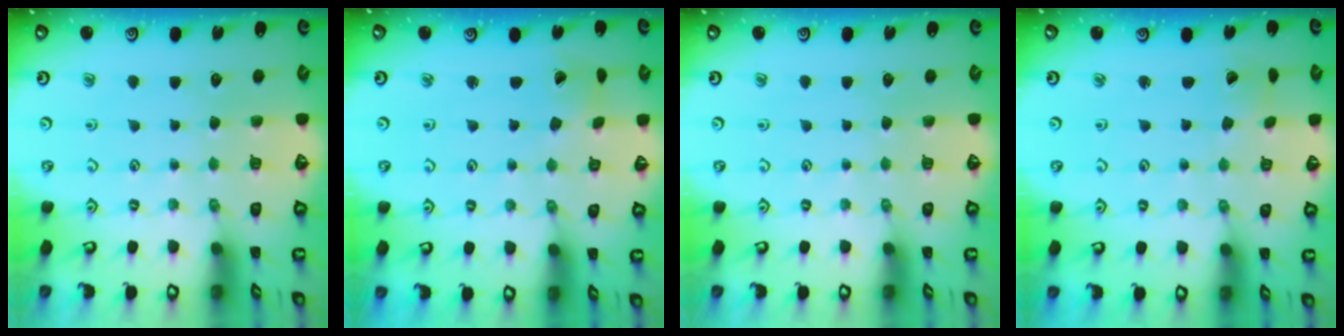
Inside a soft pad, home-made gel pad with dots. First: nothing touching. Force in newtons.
{"total": 1.5, "press": 1.5, "slide": 0.2}
{"total": 0.0}
{"total": 0.9, "press": 0.9, "slide": 0.1}